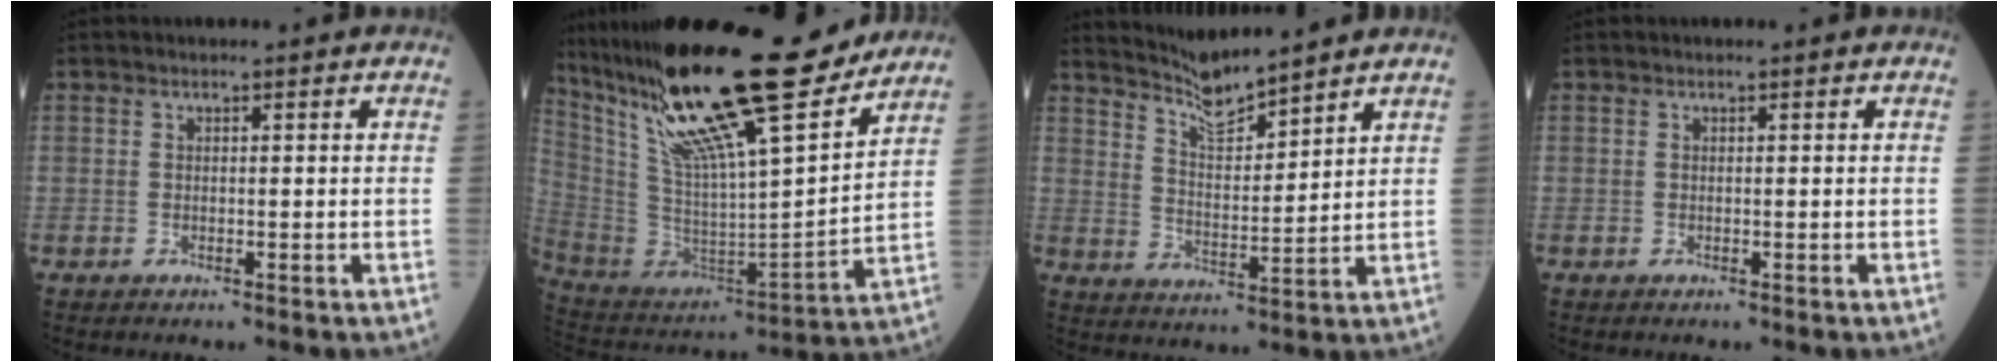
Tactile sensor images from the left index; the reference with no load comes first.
{"total": 26.8, "force": [19.9, 3.3, 17.6], "torque": [-0.319, -0.007, 0.343]}
{"total": 7.8, "force": [7.4, -0.3, 2.3], "torque": [-0.055, -0.002, 0.144]}
{"total": 0.0}